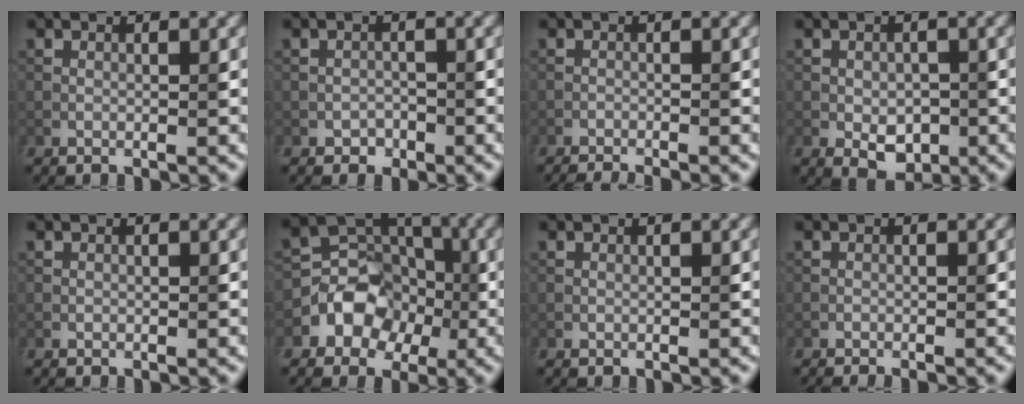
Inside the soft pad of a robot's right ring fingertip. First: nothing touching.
{"total": 1.2, "force": [-0.9, 0.8, -0.3], "torque": [0.008, -0.001, -0.014]}
{"total": 2.1, "force": [-1.6, 0.4, 1.2], "torque": [-0.013, 0.007, -0.030]}
{"total": 2.9, "force": [-1.1, 2.0, 1.9], "torque": [-0.035, -0.007, -0.012]}
{"total": 0.0}
{"total": 4.6, "force": [-2.0, 3.8, 1.6], "torque": [-0.012, 0.007, -0.036]}
{"total": 0.0}
{"total": 0.8, "force": [-0.7, 0.1, 0.5], "torque": [-0.009, 0.001, -0.011]}